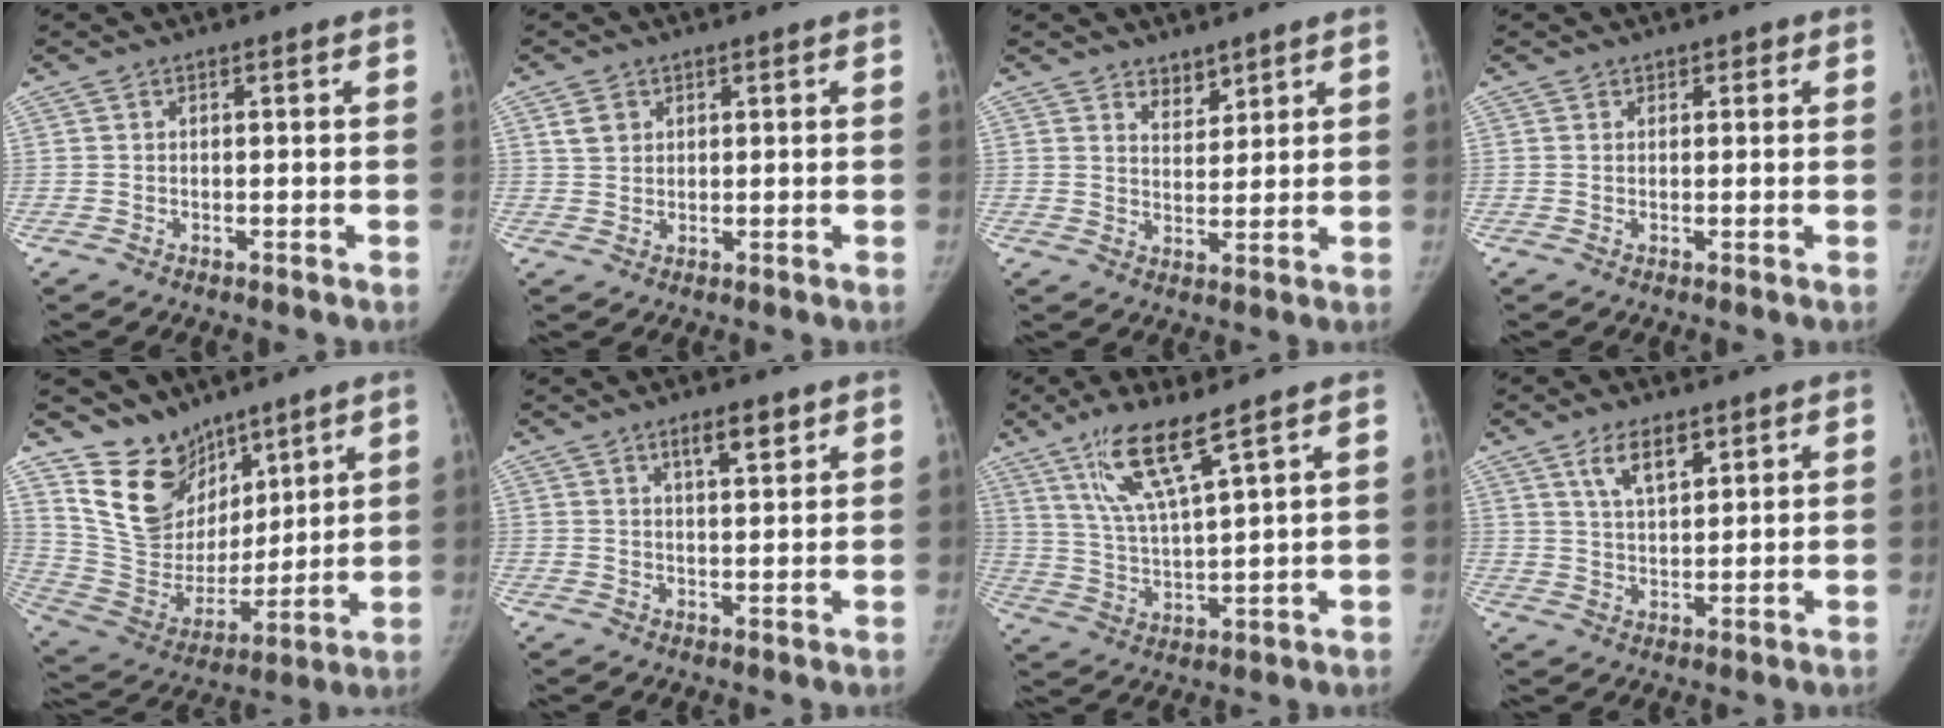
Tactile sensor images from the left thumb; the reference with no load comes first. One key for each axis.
{"total": 3.2, "fx": 1.5, "fy": 2.4, "fz": 1.4, "tx": -0.014, "ty": -0.004, "tz": 0.032}
{"total": 4.0, "fx": 3.1, "fy": 2.1, "fz": 1.1, "tx": 0.002, "ty": -0.026, "tz": 0.057}
{"total": 1.1, "fx": 0.6, "fy": 0.8, "fz": 0.2, "tx": 0.016, "ty": -0.003, "tz": 0.004}
{"total": 15.5, "fx": 11.3, "fy": 9.7, "fz": 4.1, "tx": -0.029, "ty": -0.076, "tz": 0.228}
{"total": 4.9, "fx": 3.0, "fy": 1.5, "fz": 3.5, "tx": -0.045, "ty": -0.019, "tz": 0.049}
{"total": 11.1, "fx": 7.0, "fy": 1.4, "fz": 8.5, "tx": -0.166, "ty": -0.035, "tz": 0.145}
{"total": 6.6, "fx": 3.8, "fy": 2.9, "fz": 4.5, "tx": -0.063, "ty": -0.022, "tz": 0.070}